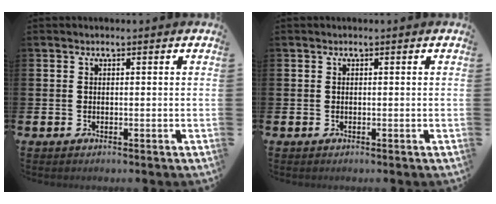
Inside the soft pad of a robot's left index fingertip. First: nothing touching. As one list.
[{"total": 0.0}]